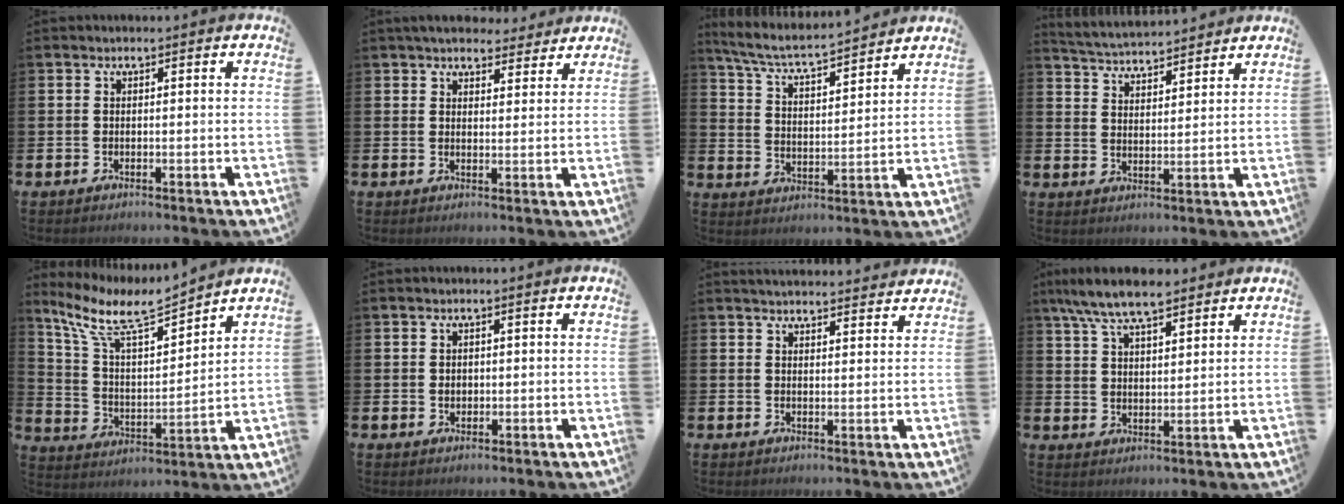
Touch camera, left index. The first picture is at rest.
{"total": 4.8, "force": [4.6, 1.5, 0.4], "torque": [-0.015, -0.023, 0.083]}
{"total": 6.0, "force": [5.7, 0.4, 1.9], "torque": [-0.063, -0.044, 0.095]}
{"total": 4.4, "force": [4.4, 0.3, -0.2], "torque": [-0.018, -0.030, 0.078]}
{"total": 8.9, "force": [7.9, 1.7, 3.8], "torque": [-0.113, -0.046, 0.137]}
{"total": 1.1, "force": [0.3, 1.0, 0.4], "torque": [0.002, 0.003, 0.002]}
{"total": 3.6, "force": [3.6, 0.2, 0.2], "torque": [-0.008, -0.019, 0.066]}
{"total": 7.9, "force": [7.1, 1.6, 3.1], "torque": [-0.080, -0.020, 0.130]}